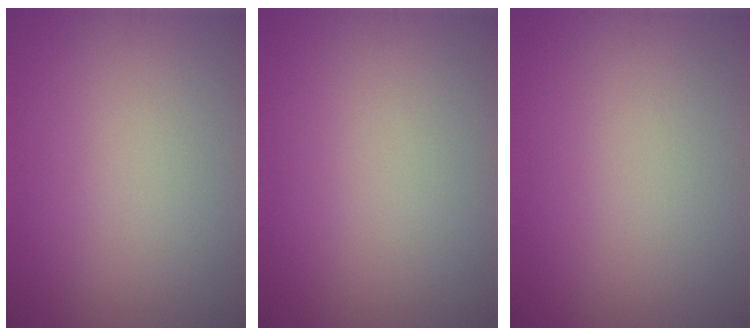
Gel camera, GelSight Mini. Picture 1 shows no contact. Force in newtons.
{"total": 0.0}
{"total": 0.0}